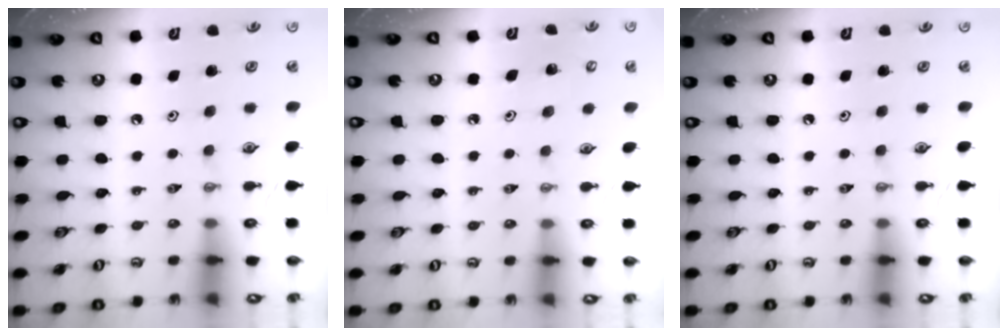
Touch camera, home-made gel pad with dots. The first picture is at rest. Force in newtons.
{"total": 2.9, "press": 2.9, "slide": 0.3}
{"total": 0.0}